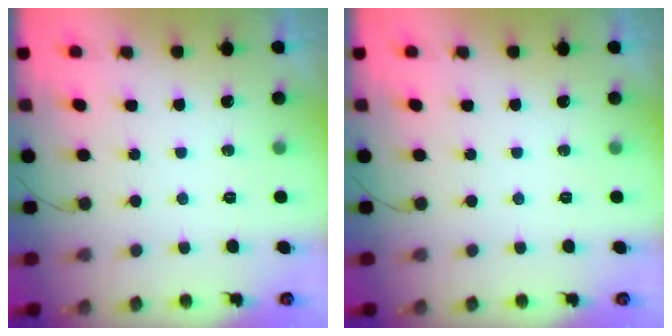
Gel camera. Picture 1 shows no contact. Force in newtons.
{"total": 0.0}